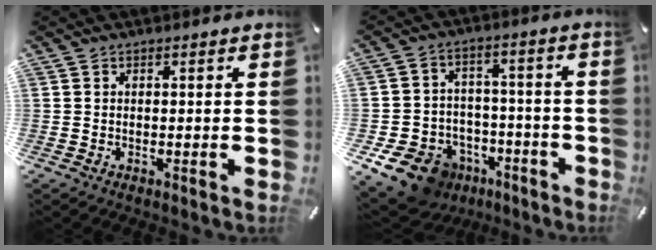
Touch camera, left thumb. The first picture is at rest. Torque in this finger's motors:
{"motor_torque": [0.69, 1.19, 0.27, 0.26, 0.24]}